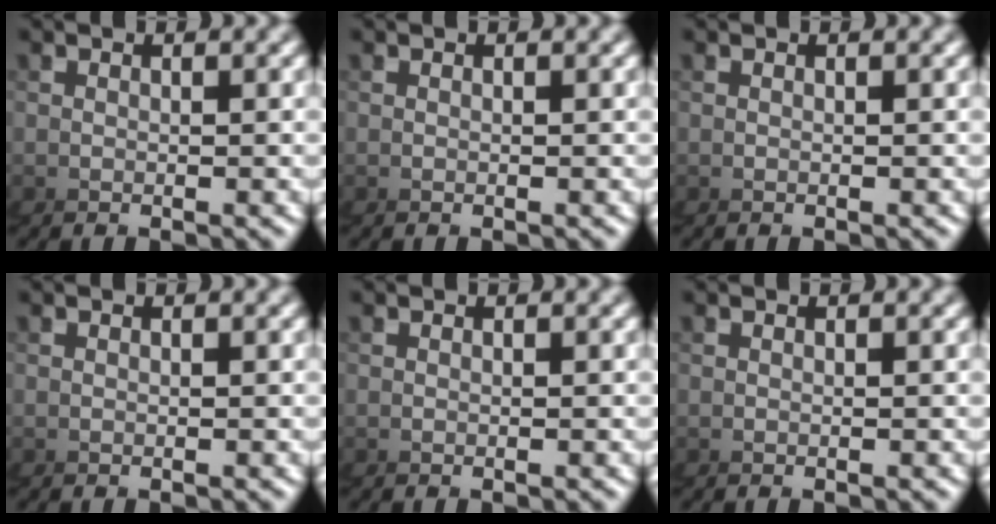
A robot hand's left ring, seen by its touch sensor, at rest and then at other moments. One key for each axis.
{"total": 0.0}
{"total": 0.0}
{"total": 0.0}
{"total": 0.0}
{"total": 0.0}